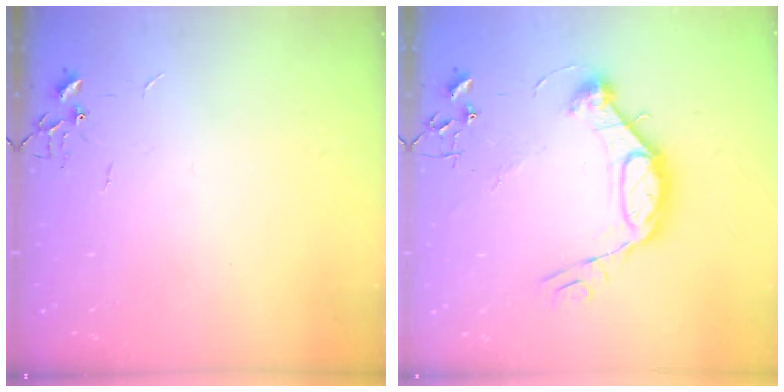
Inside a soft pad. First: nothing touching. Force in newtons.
{"total": 12.8, "press": 12.8, "slide": 0.3}